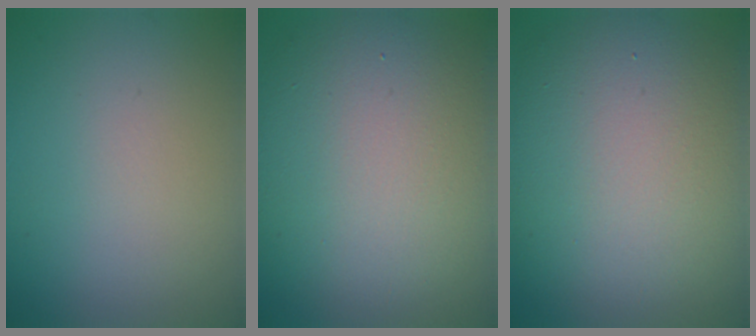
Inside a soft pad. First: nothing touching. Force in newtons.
{"total": 13.7, "press": 13.7, "slide": 0.7}
{"total": 13.9, "press": 13.9, "slide": 0.8}